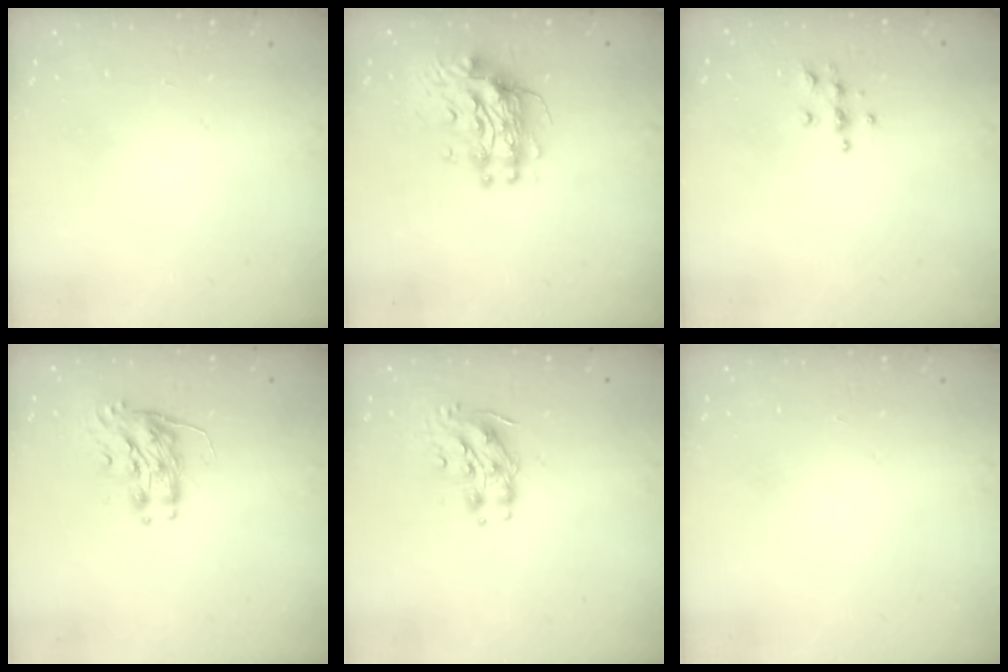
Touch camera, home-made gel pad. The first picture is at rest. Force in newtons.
{"total": 11.0, "press": 10.9, "slide": 1.0}
{"total": 3.9, "press": 3.8, "slide": 0.4}
{"total": 8.2, "press": 8.2, "slide": 0.3}
{"total": 8.9, "press": 8.9, "slide": 0.7}
{"total": 0.0}